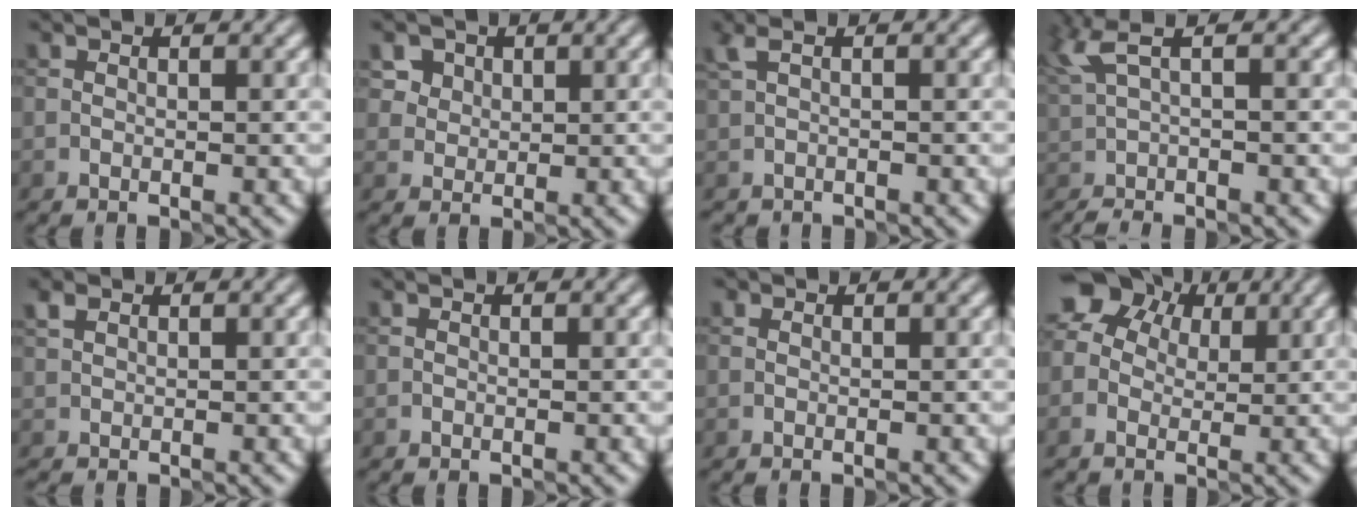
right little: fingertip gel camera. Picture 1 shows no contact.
{"total": 5.9, "force": [3.3, 4.3, 2.2], "torque": [-0.037, 0.012, 0.052]}
{"total": 0.7, "force": [0.1, 0.4, 0.5], "torque": [-0.013, 0.002, 0.005]}
{"total": 2.9, "force": [0.5, 0.7, 2.8], "torque": [-0.054, 0.001, 0.010]}
{"total": 0.8, "force": [0.6, 0.5, 0.2], "torque": [0.002, 0.008, 0.012]}
{"total": 0.0}
{"total": 0.0}
{"total": 7.2, "force": [2.6, 5.7, 3.5], "torque": [-0.062, 0.033, 0.026]}